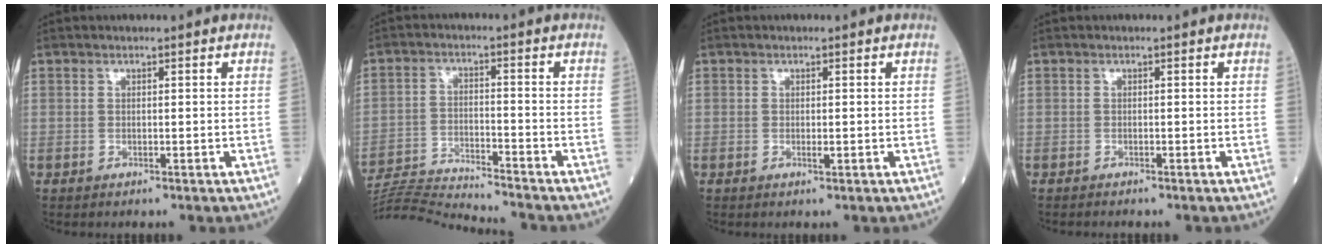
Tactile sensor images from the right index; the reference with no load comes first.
{"total": 11.9, "force": [-11.5, -2.2, 2.0], "torque": [-0.031, -0.004, -0.200]}
{"total": 0.7, "force": [-0.2, 0.2, 0.6], "torque": [-0.010, -0.001, -0.003]}
{"total": 0.8, "force": [-0.8, 0.0, 0.3], "torque": [-0.008, -0.001, -0.010]}